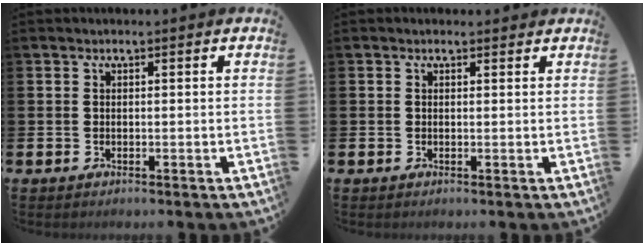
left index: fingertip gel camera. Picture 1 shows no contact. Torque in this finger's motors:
{"motor_torque": [0.69, -0.65, 0.03, -0.01]}